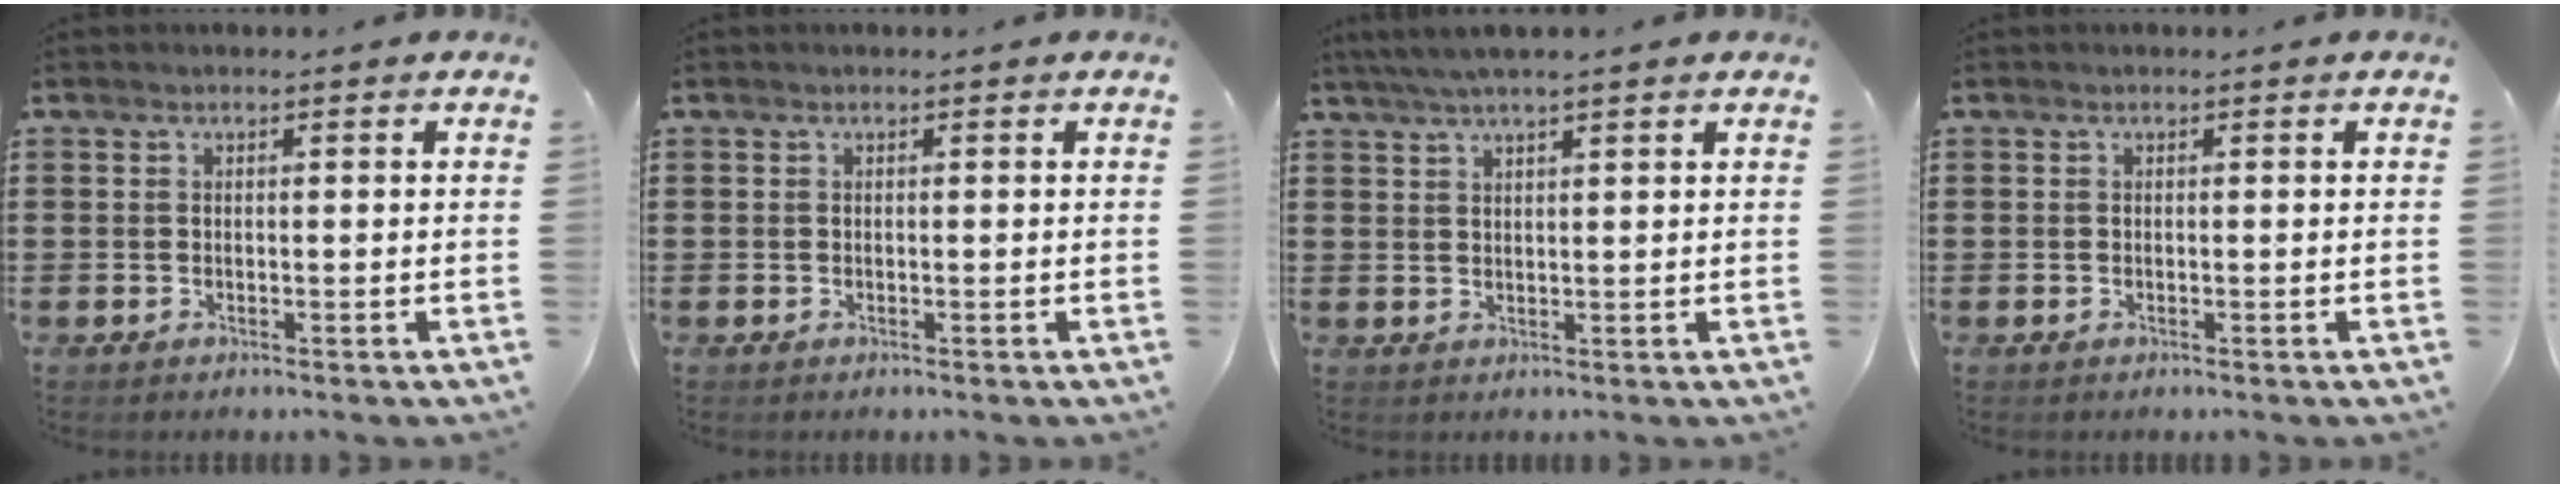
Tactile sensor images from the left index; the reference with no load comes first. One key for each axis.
{"total": 0.0}
{"total": 3.2, "fx": 2.5, "fy": 0.1, "fz": 2.0, "tx": -0.043, "ty": 0.002, "tz": 0.046}
{"total": 0.0}